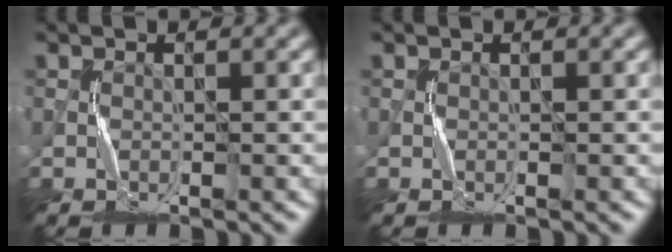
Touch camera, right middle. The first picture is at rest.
{"total": 0.0}